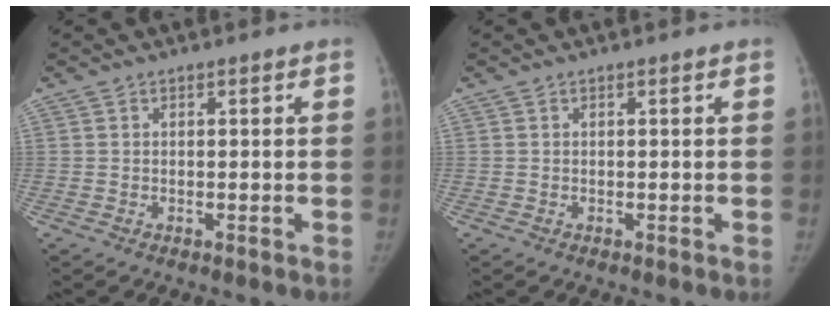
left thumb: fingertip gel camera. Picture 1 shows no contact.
{"total": 0.0}